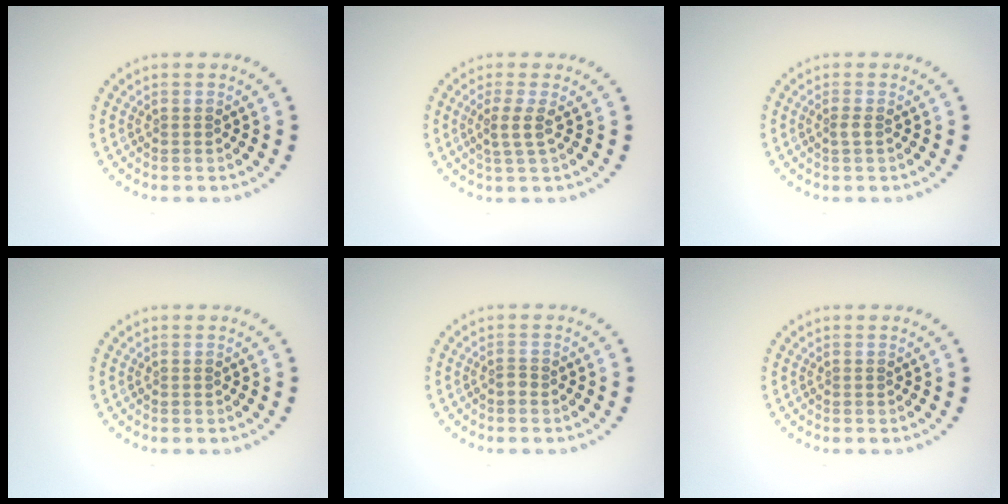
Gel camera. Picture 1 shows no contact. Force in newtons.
{"total": 1.9, "press": 1.4, "slide": 1.2}
{"total": 0.8, "press": 0.6, "slide": 0.6}
{"total": 0.0}
{"total": 0.7, "press": 0.5, "slide": 0.4}
{"total": 0.0}